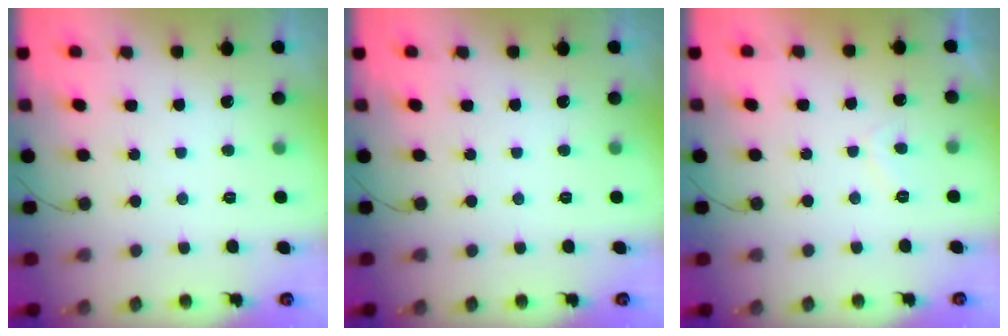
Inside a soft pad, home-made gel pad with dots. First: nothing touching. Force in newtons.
{"total": 0.0}
{"total": 1.7, "press": 1.5, "slide": 0.8}